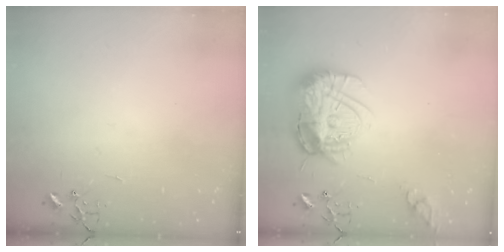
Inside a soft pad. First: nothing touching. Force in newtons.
{"total": 18.6, "press": 18.5, "slide": 1.6}